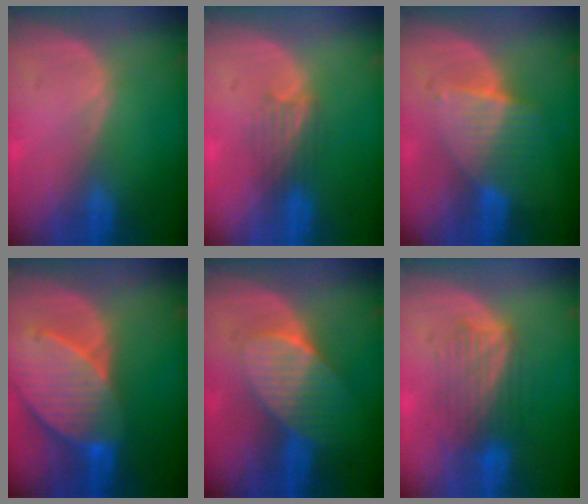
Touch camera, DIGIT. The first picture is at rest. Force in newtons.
{"total": 3.2, "press": 3.1, "slide": 1.0}
{"total": 6.7, "press": 5.9, "slide": 3.2}
{"total": 10.3, "press": 9.1, "slide": 4.9}
{"total": 7.8, "press": 7.0, "slide": 3.4}
{"total": 6.1, "press": 6.1, "slide": 0.6}